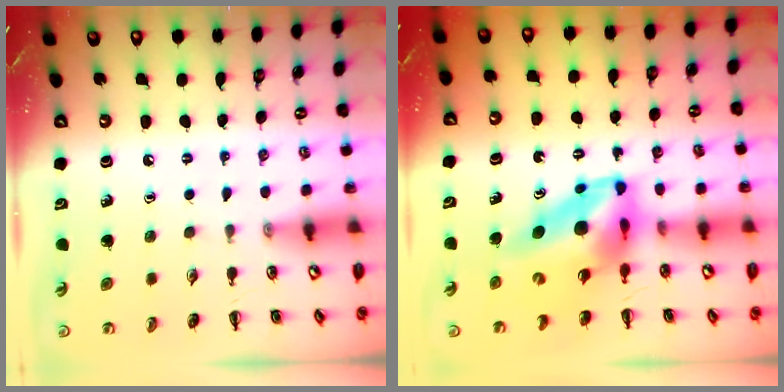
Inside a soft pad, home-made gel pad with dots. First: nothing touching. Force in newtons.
{"total": 11.4, "press": 10.8, "slide": 3.9}